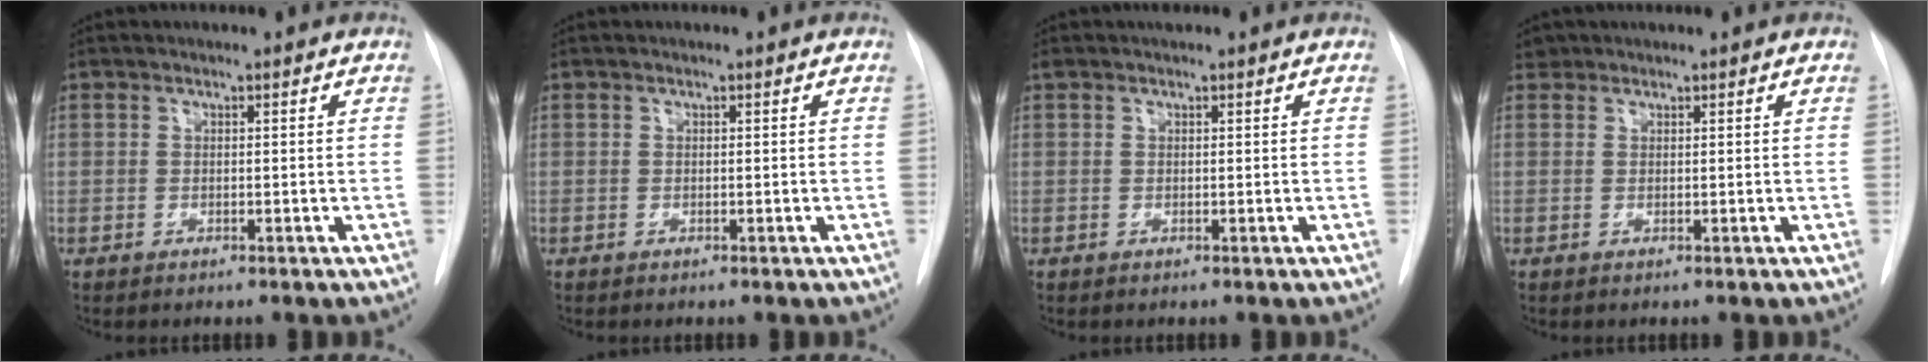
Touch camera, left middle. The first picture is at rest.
{"total": 0.0}
{"total": 1.0, "force": [0.8, 0.3, 0.4], "torque": [-0.016, 0.021, 0.016]}
{"total": 1.0, "force": [0.8, 0.6, -0.1], "torque": [0.003, 0.010, 0.012]}